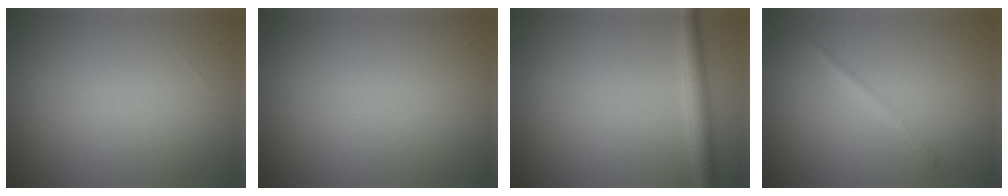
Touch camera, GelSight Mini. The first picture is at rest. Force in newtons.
{"total": 0.0}
{"total": 2.4, "press": 2.4, "slide": 0.0}
{"total": 1.0, "press": 1.0, "slide": 0.1}